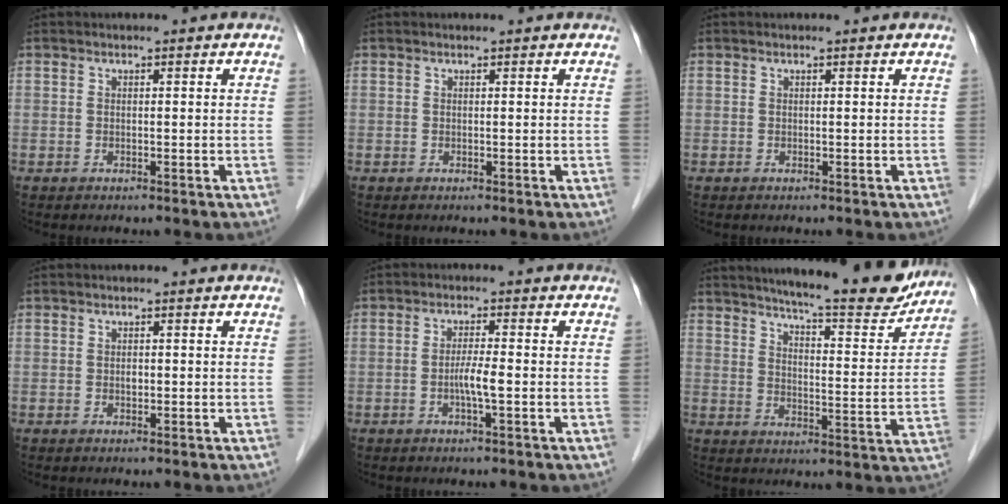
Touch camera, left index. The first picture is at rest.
{"total": 0.8, "force": [0.8, 0.1, 0.2], "torque": [-0.009, 0.006, 0.008]}
{"total": 0.0}
{"total": 0.7, "force": [-0.1, 0.5, 0.5], "torque": [-0.010, 0.001, -0.001]}
{"total": 3.2, "force": [-0.8, 0.0, 3.0], "torque": [-0.061, -0.002, -0.018]}
{"total": 18.1, "force": [16.3, 1.9, 7.7], "torque": [-0.110, -0.038, 0.209]}